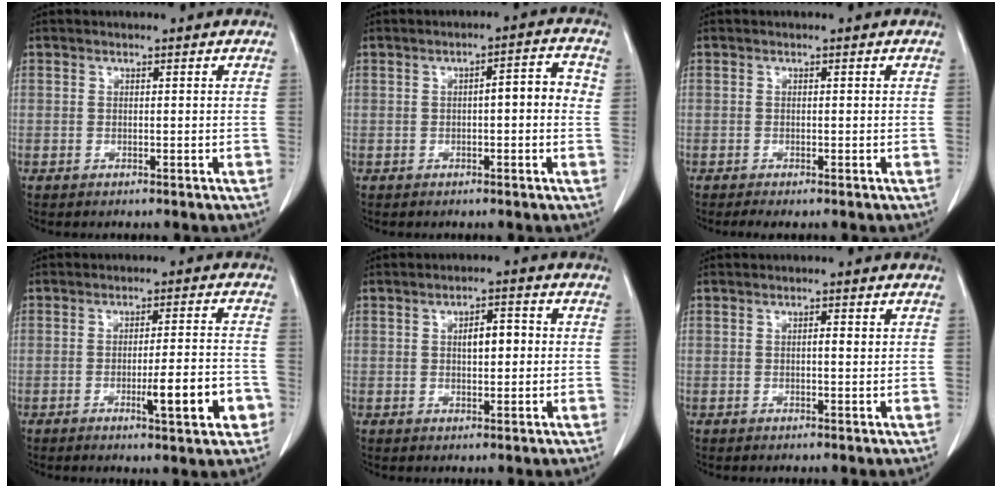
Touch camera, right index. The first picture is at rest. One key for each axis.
{"total": 5.1, "fx": 0.3, "fy": 1.1, "fz": 4.9, "tx": -0.068, "ty": 0.020, "tz": 0.000}
{"total": 0.8, "fx": -0.6, "fy": 0.0, "fz": 0.6, "tx": -0.016, "ty": -0.005, "tz": -0.013}
{"total": 8.0, "fx": -3.0, "fy": 0.9, "fz": 7.4, "tx": -0.106, "ty": 0.000, "tz": -0.037}
{"total": 4.1, "fx": 0.5, "fy": 1.5, "fz": 3.8, "tx": -0.061, "ty": 0.009, "tz": 0.007}
{"total": 1.4, "fx": 0.2, "fy": 0.2, "fz": 1.3, "tx": -0.022, "ty": 0.003, "tz": 0.002}